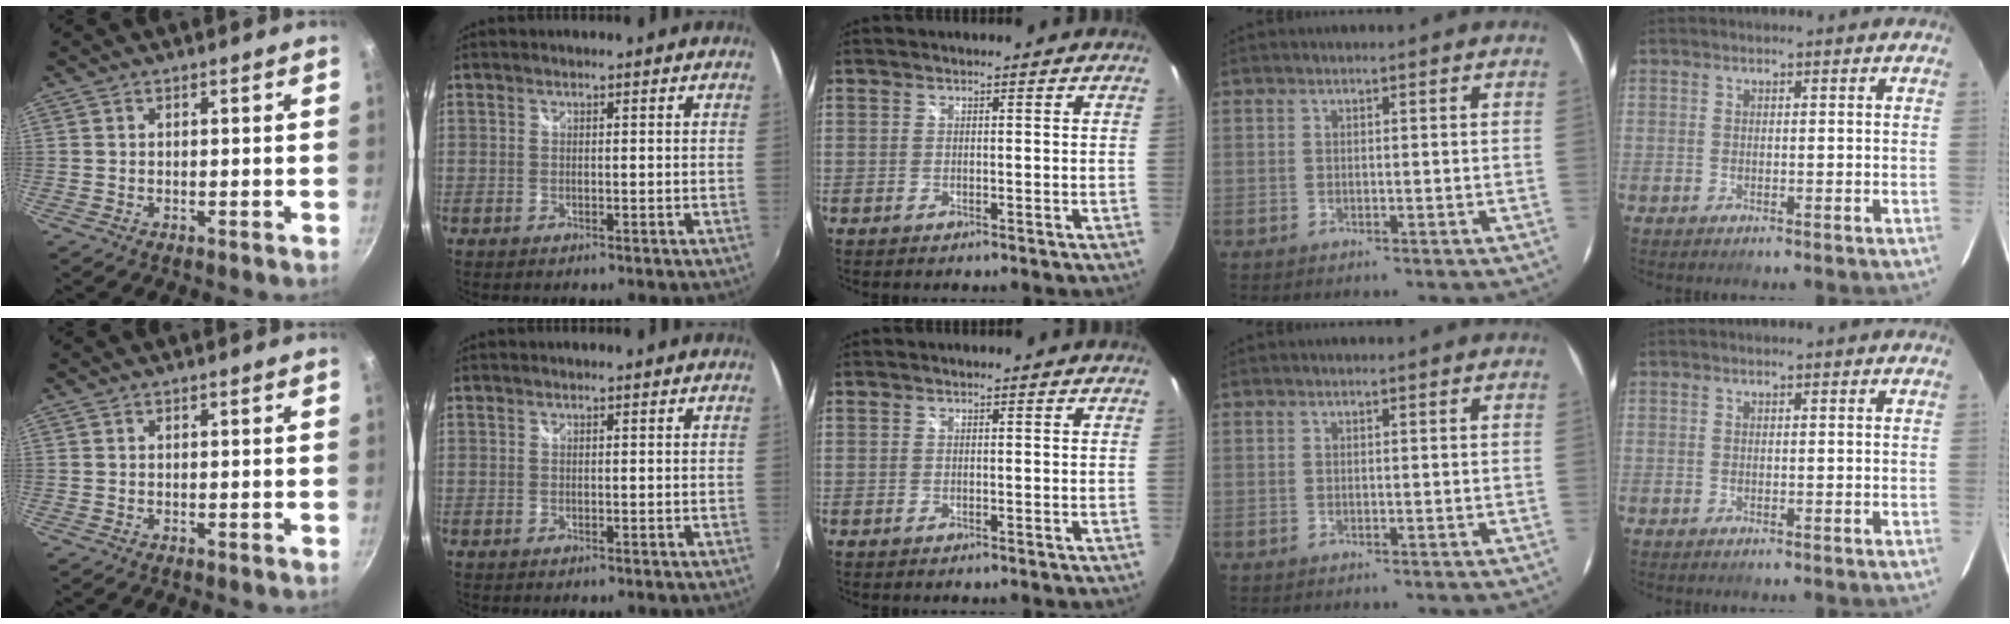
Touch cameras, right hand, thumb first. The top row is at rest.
{}